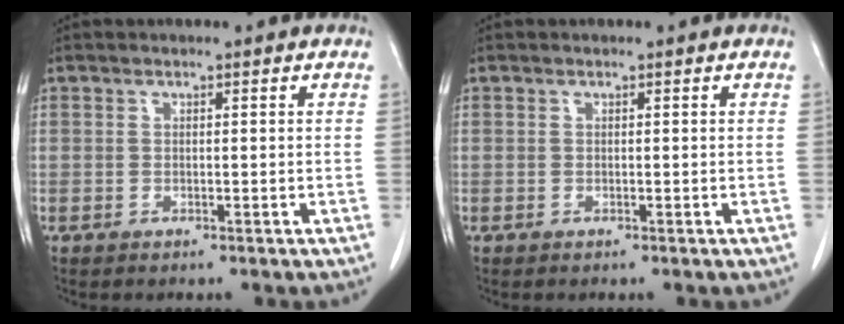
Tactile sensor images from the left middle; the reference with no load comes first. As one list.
[{"total": 0.0}]